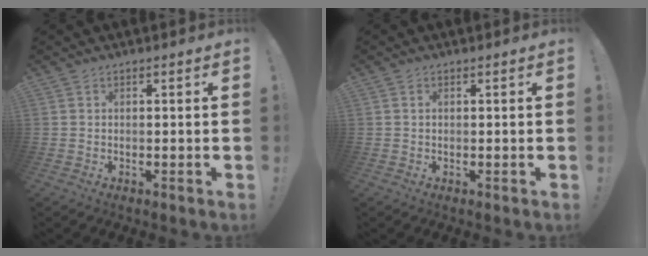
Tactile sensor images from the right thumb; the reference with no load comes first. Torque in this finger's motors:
{"motor_torque": [0.01, -0.12, -0.06, 0.20, -0.01]}